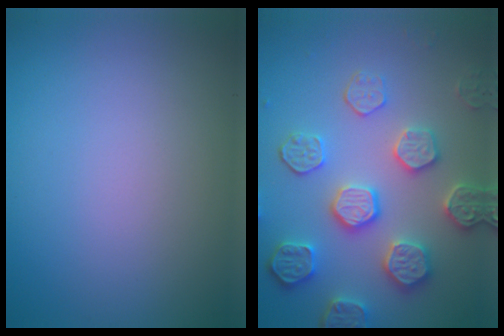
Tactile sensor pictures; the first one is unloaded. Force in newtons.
{"total": 5.5, "press": 5.1, "slide": 2.2}